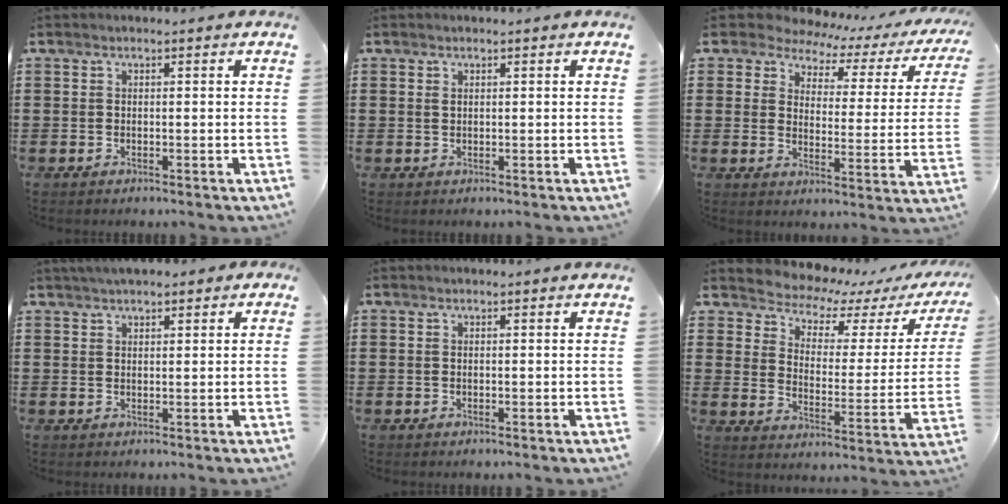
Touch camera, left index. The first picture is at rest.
{"total": 0.7, "force": [0.3, 0.5, 0.4], "torque": [-0.010, 0.002, 0.005]}
{"total": 4.8, "force": [4.2, 2.1, 1.1], "torque": [-0.045, -0.028, 0.068]}
{"total": 2.0, "force": [1.6, 0.6, 1.1], "torque": [-0.025, 0.005, 0.031]}
{"total": 0.0}
{"total": 4.3, "force": [4.1, 1.4, 0.7], "torque": [-0.046, -0.037, 0.063]}